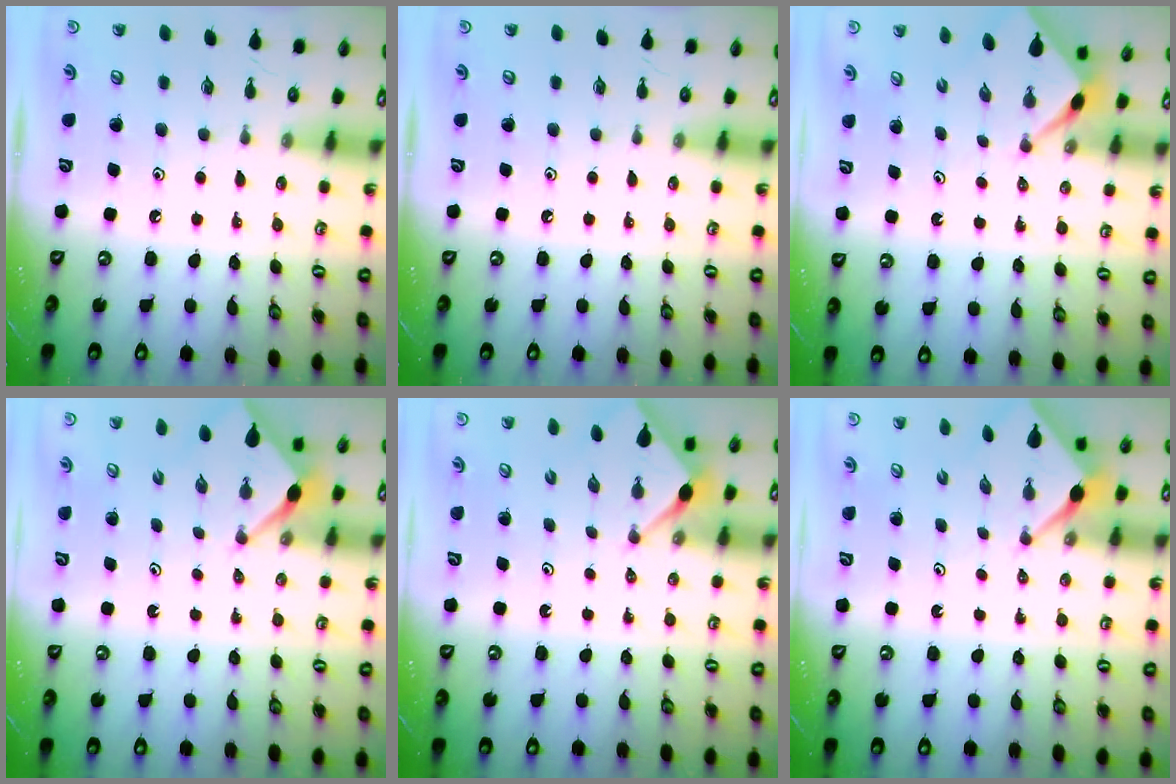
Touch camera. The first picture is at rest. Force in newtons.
{"total": 0.0}
{"total": 2.3, "press": 2.3, "slide": 0.1}
{"total": 2.5, "press": 2.5, "slide": 0.3}
{"total": 2.9, "press": 2.9, "slide": 0.2}
{"total": 2.5, "press": 2.4, "slide": 0.3}